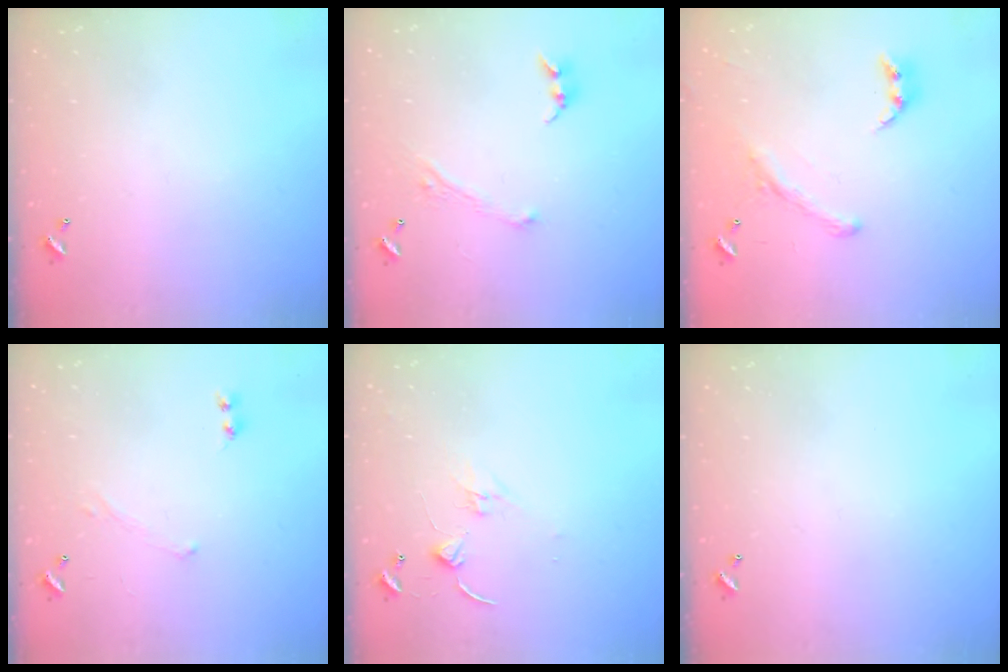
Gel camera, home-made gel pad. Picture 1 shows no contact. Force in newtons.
{"total": 2.8, "press": 2.8, "slide": 0.1}
{"total": 2.0, "press": 1.5, "slide": 1.2}
{"total": 0.7, "press": 0.7, "slide": 0.3}
{"total": 0.6, "press": 0.5, "slide": 0.3}
{"total": 0.0}